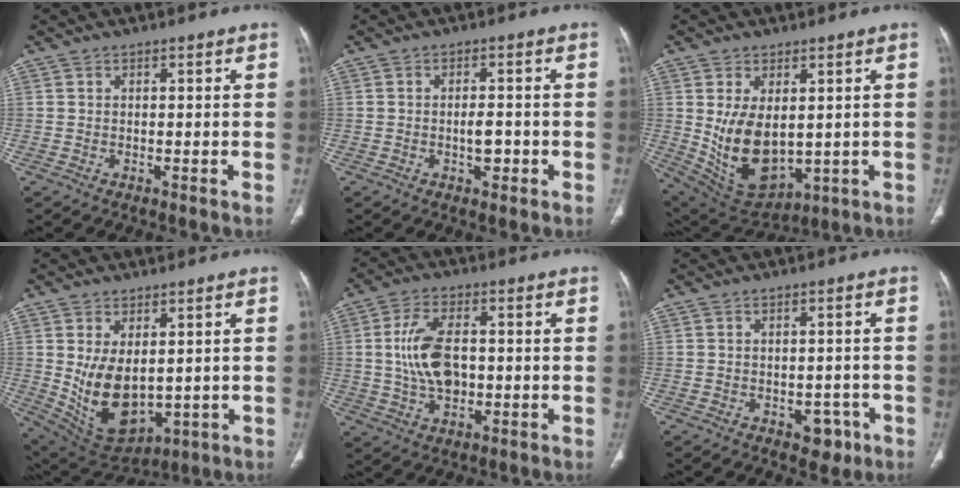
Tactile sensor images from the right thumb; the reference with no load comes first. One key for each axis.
{"total": 3.3, "fx": -1.0, "fy": 1.5, "fz": 2.7, "tx": -0.032, "ty": 0.004, "tz": -0.014}
{"total": 13.6, "fx": 0.5, "fy": 8.1, "fz": 10.9, "tx": -0.178, "ty": -0.015, "tz": 0.043}
{"total": 12.7, "fx": 0.5, "fy": 7.6, "fz": 10.2, "tx": -0.163, "ty": -0.015, "tz": 0.043}
{"total": 10.4, "fx": 0.3, "fy": 6.1, "fz": 8.5, "tx": -0.158, "ty": 0.006, "tz": 0.010}
{"total": 4.3, "fx": -2.1, "fy": 2.8, "fz": 2.5, "tx": -0.006, "ty": 0.012, "tz": -0.023}